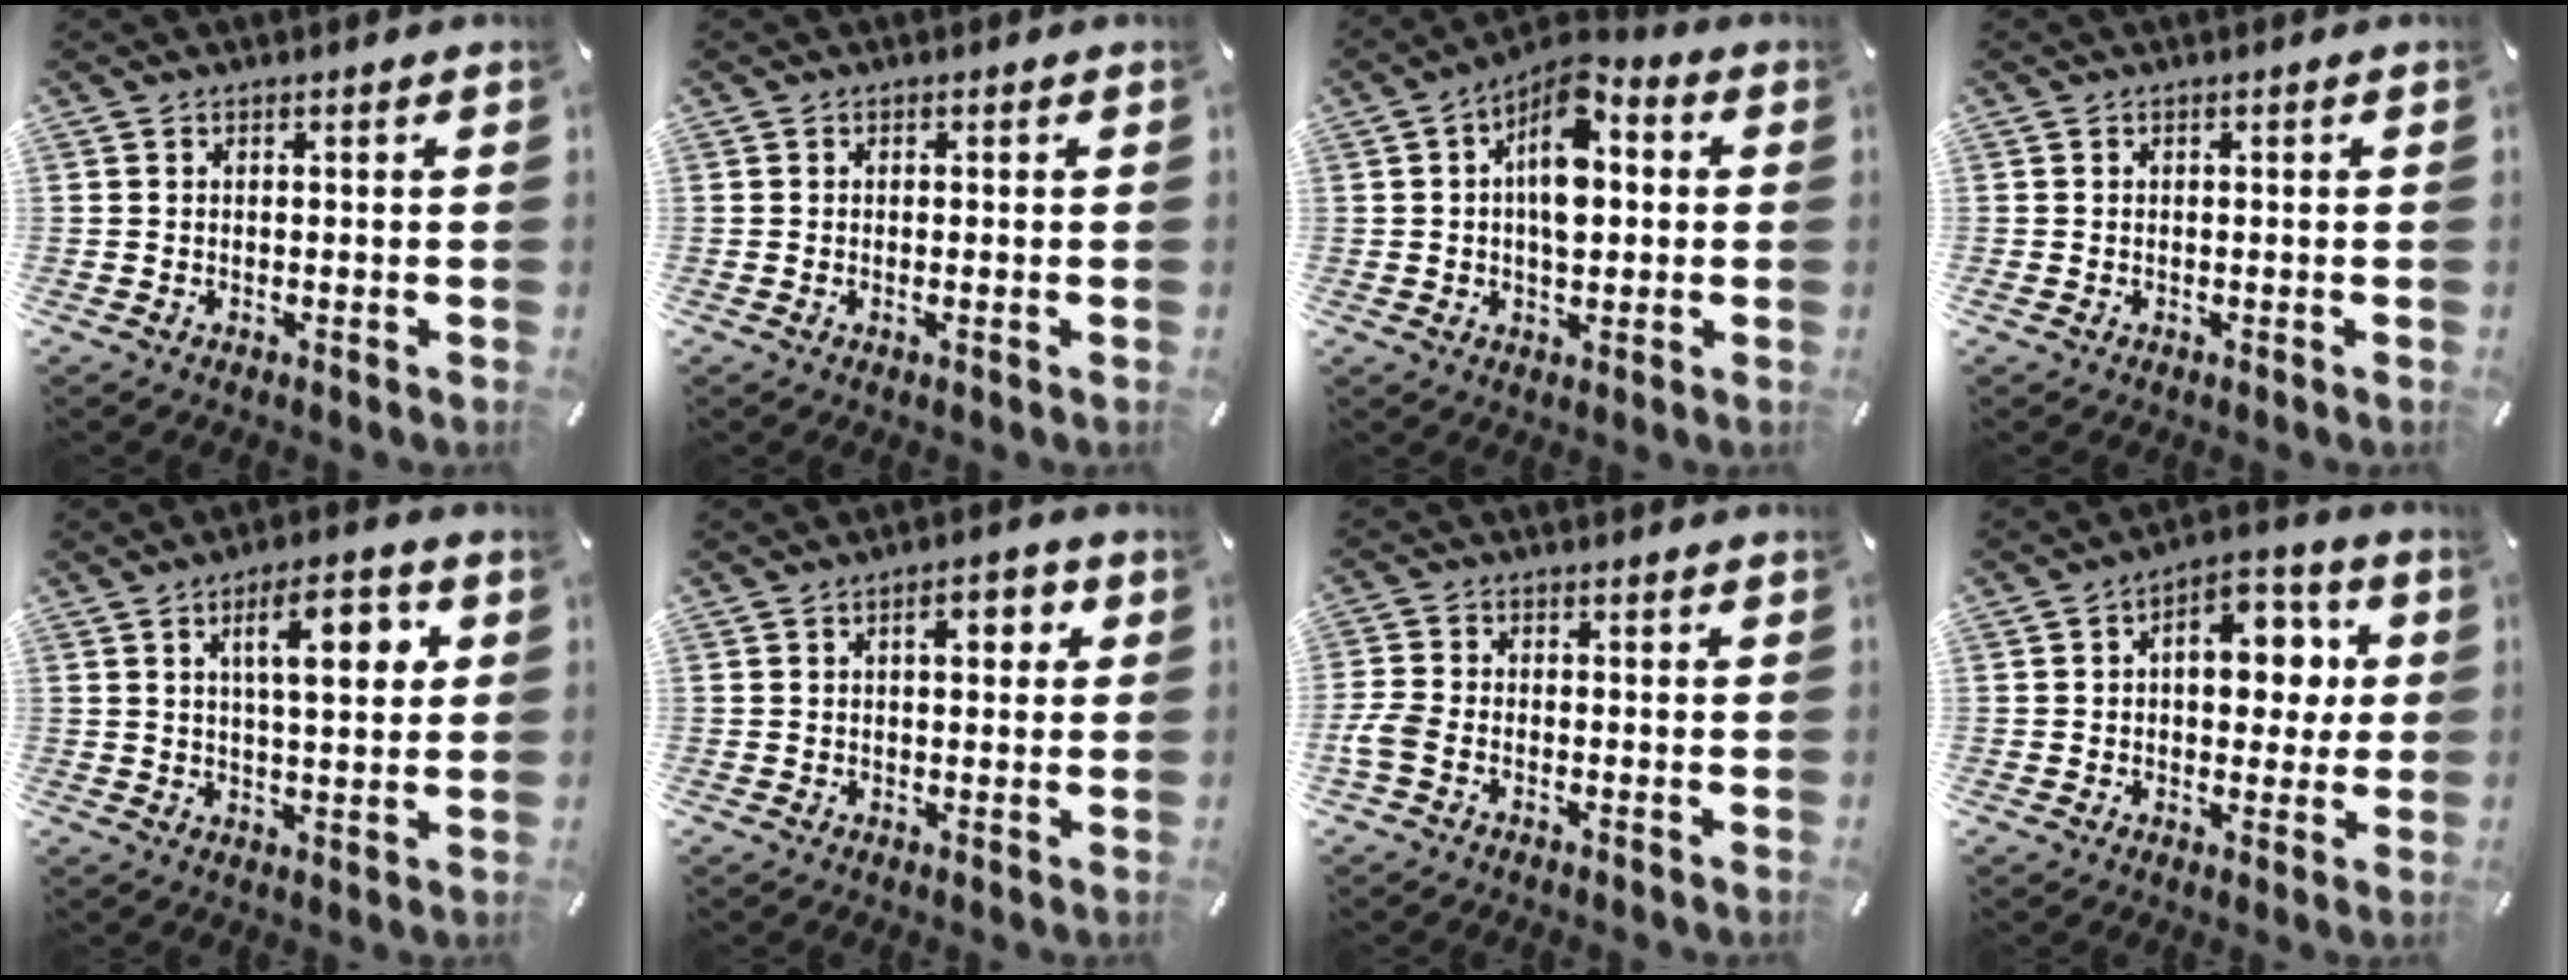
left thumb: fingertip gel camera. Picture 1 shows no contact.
{"total": 0.8, "force": [0.0, 0.0, 0.8], "torque": [-0.014, -0.002, -0.001]}
{"total": 11.1, "force": [2.0, 6.8, 8.5], "torque": [-0.126, -0.011, 0.034]}
{"total": 0.0}
{"total": 11.2, "force": [4.1, 3.9, 9.6], "torque": [-0.154, -0.005, 0.059]}
{"total": 4.7, "force": [1.3, 2.4, 3.8], "torque": [-0.048, 0.000, 0.012]}
{"total": 4.0, "force": [-2.0, 2.3, 2.6], "torque": [-0.068, 0.000, -0.041]}
{"total": 12.1, "force": [1.7, 7.8, 9.1], "torque": [-0.111, 0.002, 0.024]}